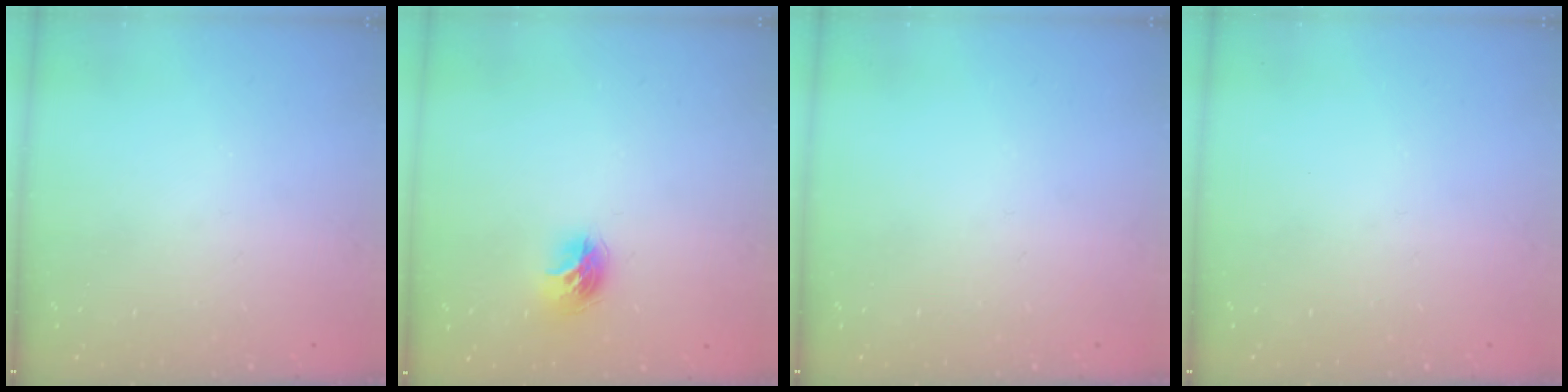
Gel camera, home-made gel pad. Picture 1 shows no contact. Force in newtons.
{"total": 9.5, "press": 9.5, "slide": 0.4}
{"total": 0.0}
{"total": 0.0}